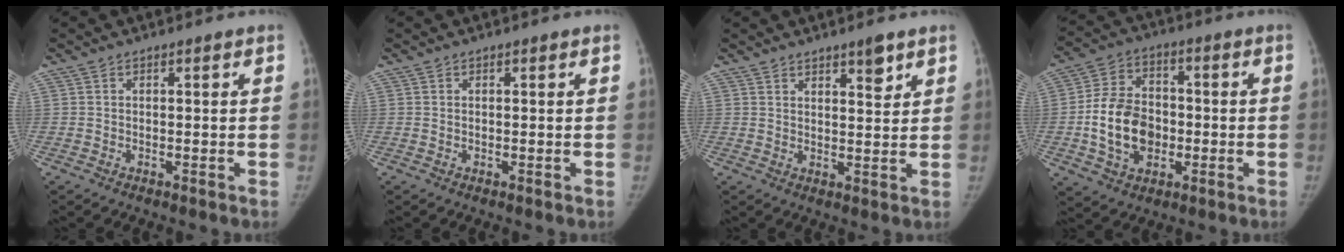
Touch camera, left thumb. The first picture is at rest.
{"total": 0.0}
{"total": 4.2, "force": [2.9, 1.4, 2.7], "torque": [-0.023, -0.019, 0.043]}
{"total": 13.5, "force": [-2.2, 9.9, 8.9], "torque": [-0.138, 0.021, -0.039]}